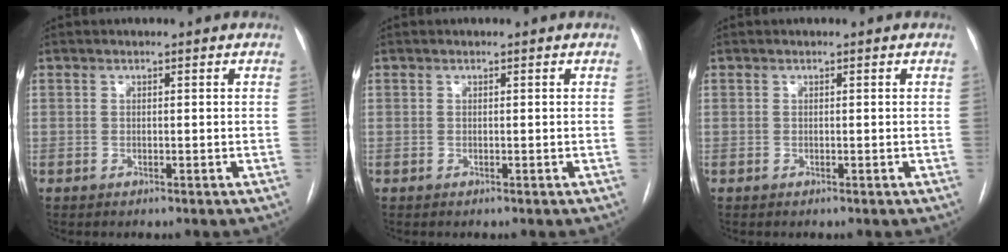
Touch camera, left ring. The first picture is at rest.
{"total": 0.0}
{"total": 0.0}